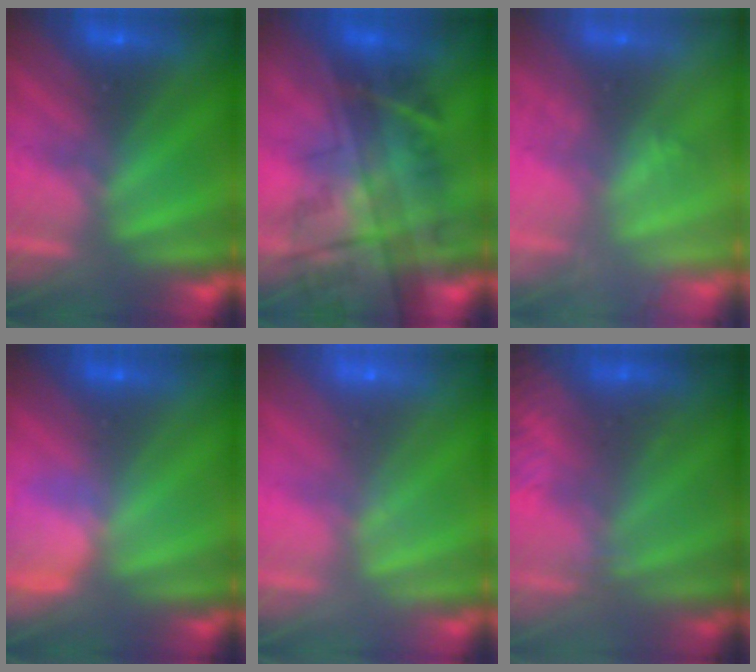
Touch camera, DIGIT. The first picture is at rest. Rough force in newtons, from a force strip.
{"total": 7.6}
{"total": 1.7}
{"total": 2.9}
{"total": 1.8}
{"total": 3.0}